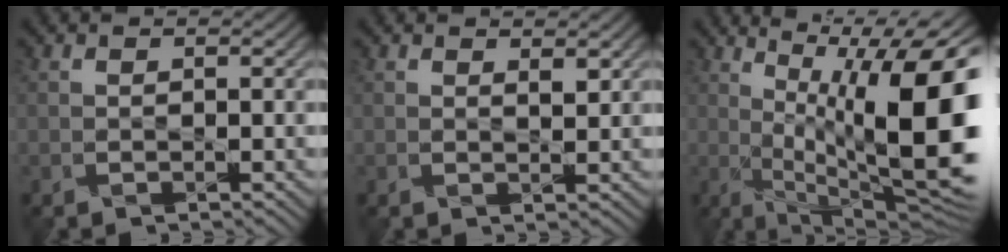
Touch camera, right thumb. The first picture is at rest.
{"total": 1.9, "force": [1.6, 0.5, 0.8], "torque": [-0.014, 0.000, 0.032]}
{"total": 17.1, "force": [1.9, 5.8, 16.0], "torque": [-0.222, 0.020, 0.040]}